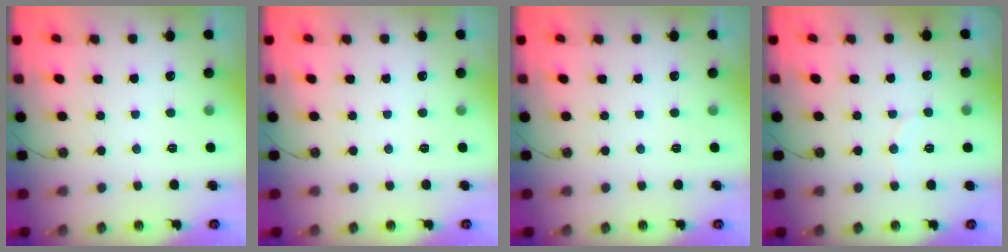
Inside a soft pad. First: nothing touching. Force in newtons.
{"total": 0.0}
{"total": 0.0}
{"total": 3.9, "press": 3.7, "slide": 1.0}